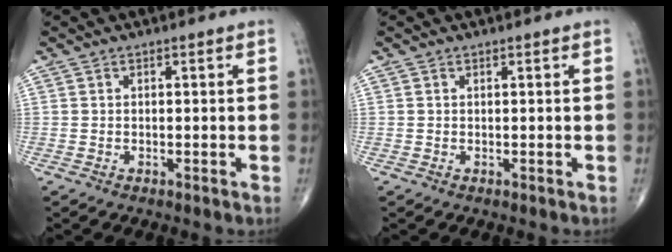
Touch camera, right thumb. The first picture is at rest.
{"total": 0.0}